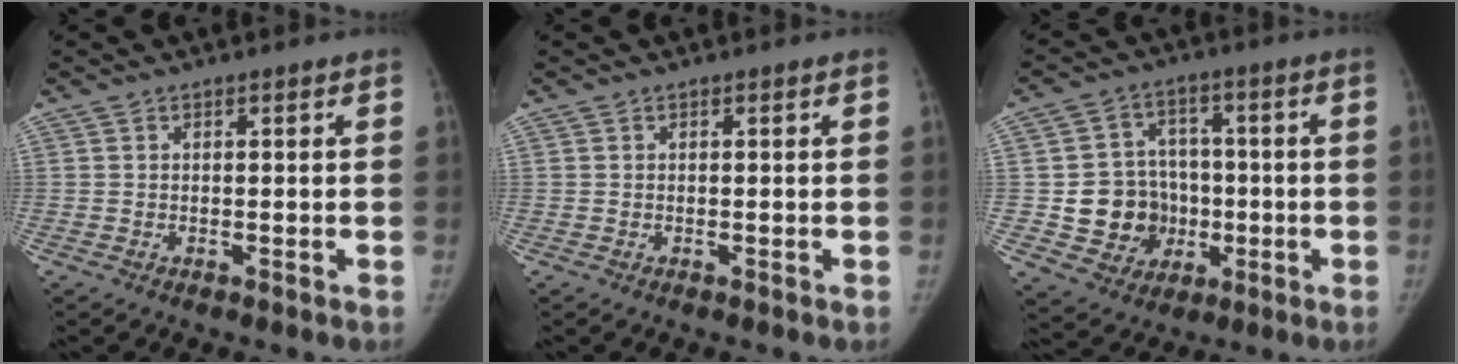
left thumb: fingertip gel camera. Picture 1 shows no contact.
{"total": 0.0}
{"total": 11.9, "force": [-1.5, 10.8, 4.8], "torque": [-0.028, 0.016, -0.014]}